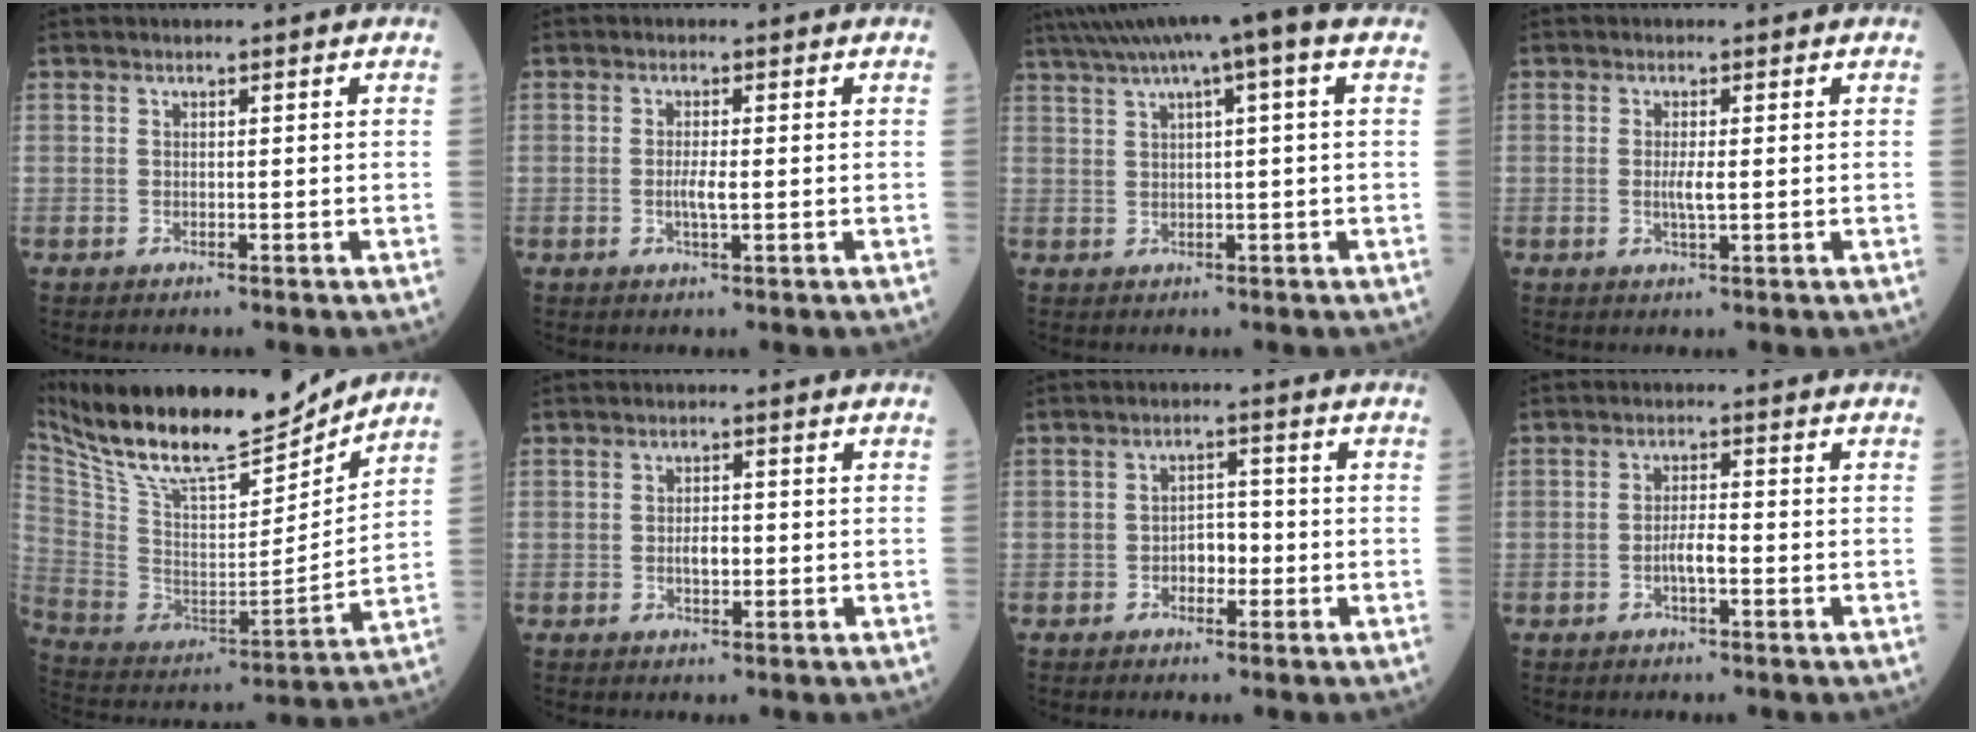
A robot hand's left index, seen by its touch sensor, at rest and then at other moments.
{"total": 2.1, "force": [-0.4, 0.2, 2.0], "torque": [-0.042, -0.005, -0.007]}
{"total": 10.7, "force": [6.6, -0.1, 8.4], "torque": [-0.145, 0.038, 0.096]}
{"total": 2.2, "force": [-0.2, 0.2, 2.1], "torque": [-0.046, -0.007, -0.003]}
{"total": 22.6, "force": [19.4, 4.3, 10.7], "torque": [-0.206, -0.008, 0.330]}
{"total": 2.2, "force": [-0.4, 1.0, 2.0], "torque": [-0.035, -0.002, -0.006]}
{"total": 3.2, "force": [-1.2, 1.8, 2.4], "torque": [-0.033, 0.006, -0.023]}
{"total": 2.9, "force": [-1.1, 0.6, 2.6], "torque": [-0.049, 0.000, -0.023]}